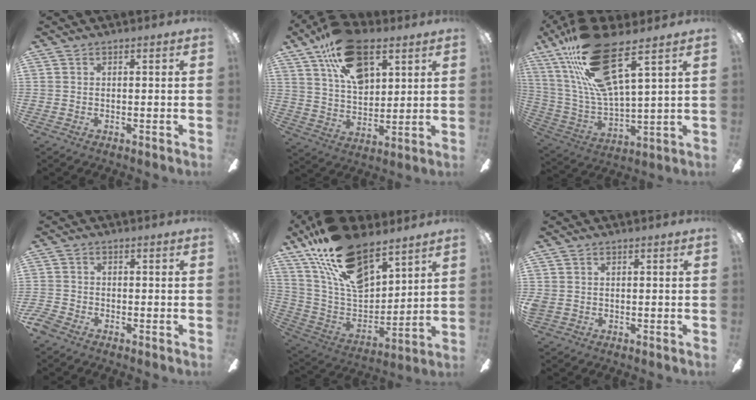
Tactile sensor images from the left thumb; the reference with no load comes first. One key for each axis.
{"total": 17.8, "fx": 9.8, "fy": 10.1, "fz": 10.9, "tx": -0.179, "ty": -0.027, "tz": 0.175}
{"total": 21.4, "fx": 13.0, "fy": 5.8, "fz": 16.1, "tx": -0.329, "ty": -0.053, "tz": 0.216}
{"total": 3.1, "fx": -2.3, "fy": 1.6, "fz": 1.4, "tx": -0.039, "ty": 0.006, "tz": -0.048}
{"total": 21.3, "fx": 14.4, "fy": 9.7, "fz": 12.4, "tx": -0.233, "ty": -0.079, "tz": 0.263}
{"total": 1.3, "fx": -0.1, "fy": 1.3, "fz": 0.4, "tx": -0.008, "ty": 0.005, "tz": -0.004}